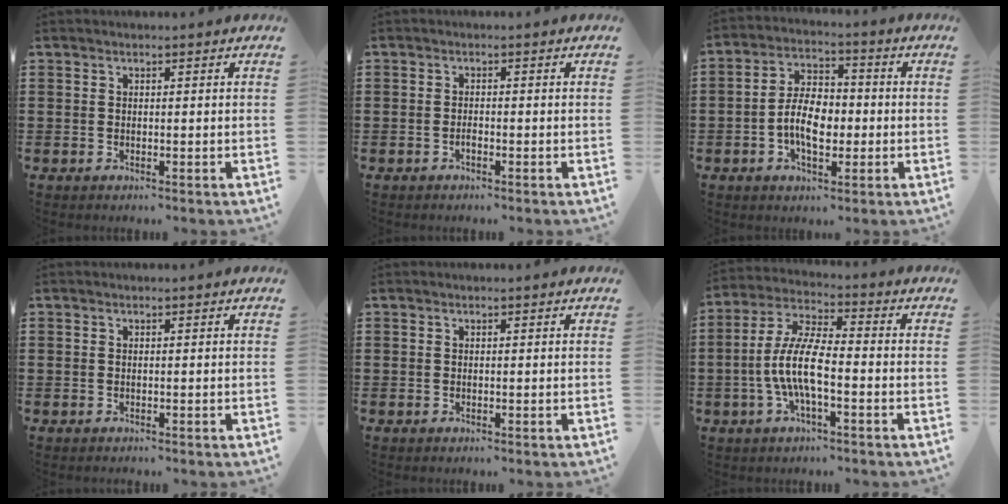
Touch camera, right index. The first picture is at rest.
{"total": 0.9, "force": [-0.6, 0.3, 0.7], "torque": [-0.015, -0.005, -0.009]}
{"total": 7.3, "force": [-1.5, 4.2, 5.8], "torque": [-0.118, 0.004, -0.033]}
{"total": 0.0}
{"total": 0.0}
{"total": 8.5, "force": [-2.4, 2.3, 7.8], "torque": [-0.182, -0.012, -0.052]}